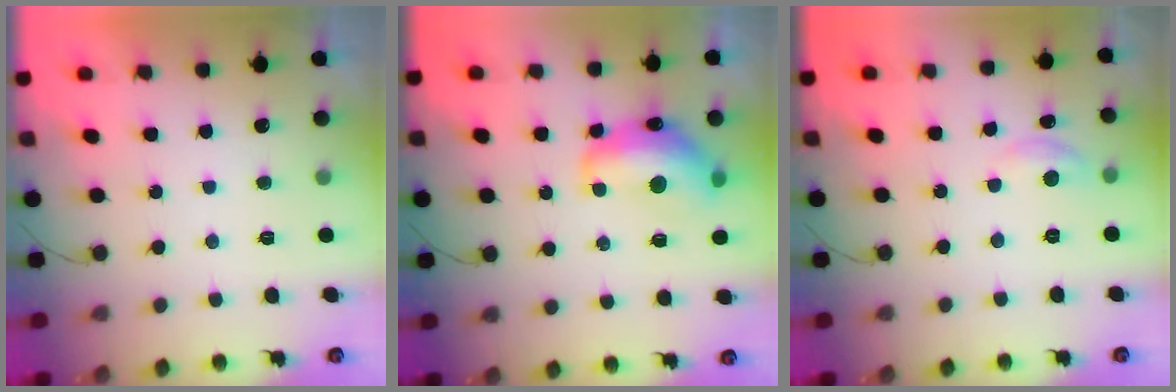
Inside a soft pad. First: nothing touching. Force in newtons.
{"total": 14.5, "press": 14.4, "slide": 1.1}
{"total": 3.9, "press": 3.9, "slide": 0.3}